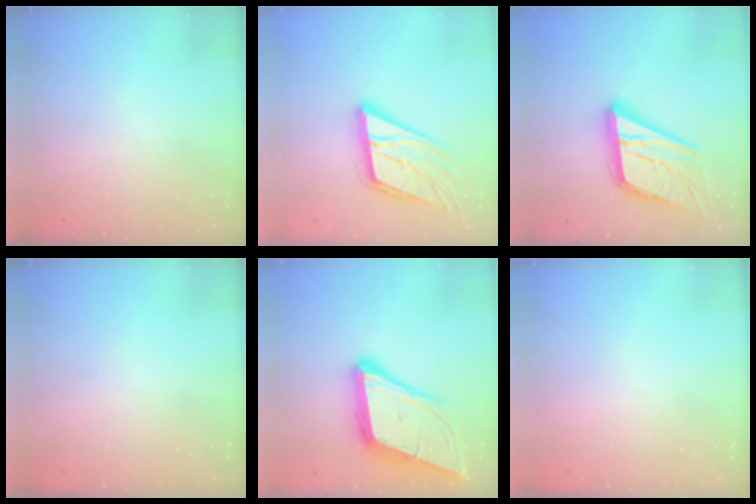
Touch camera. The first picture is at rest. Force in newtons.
{"total": 16.2, "press": 15.9, "slide": 2.9}
{"total": 19.1, "press": 18.9, "slide": 2.6}
{"total": 0.0}
{"total": 17.7, "press": 17.2, "slide": 4.0}
{"total": 0.0}